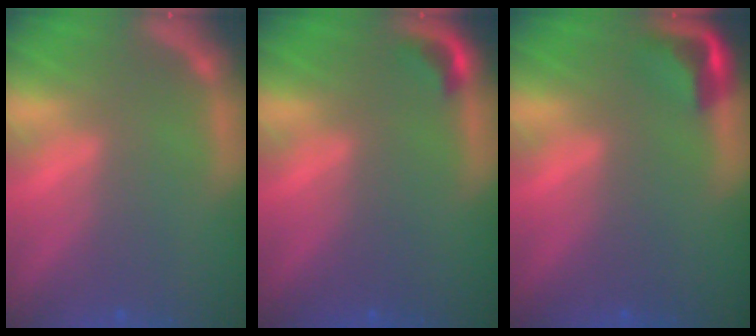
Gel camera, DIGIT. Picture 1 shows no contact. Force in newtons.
{"total": 1.4}
{"total": 2.9}